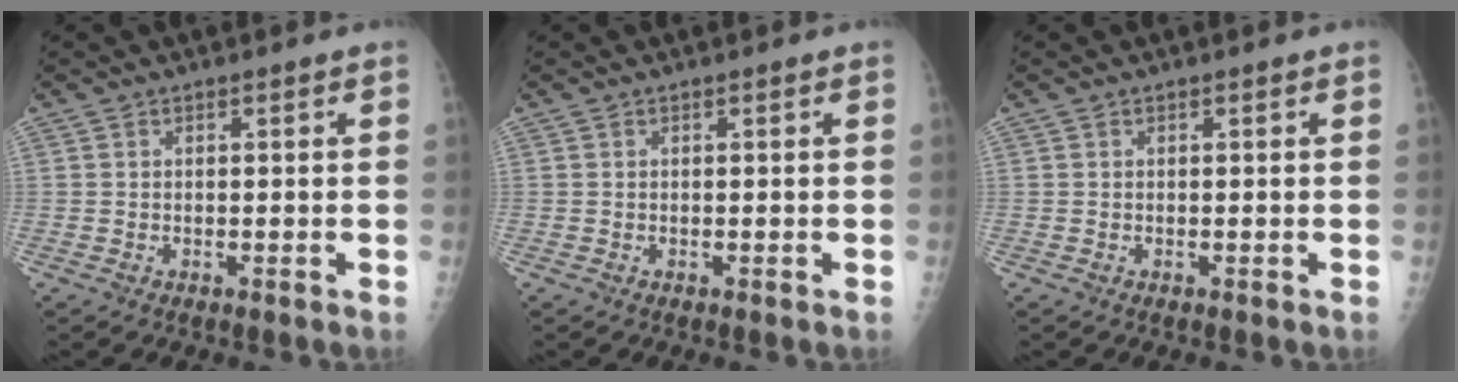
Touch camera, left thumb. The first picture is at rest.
{"total": 0.0}
{"total": 0.0}